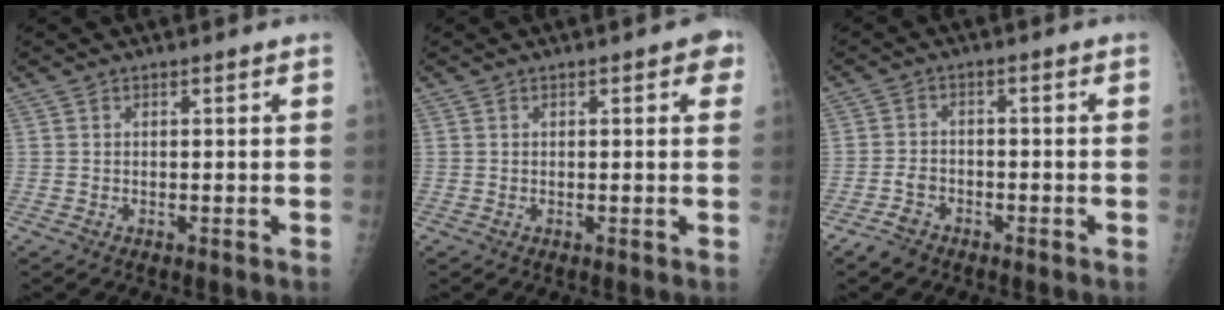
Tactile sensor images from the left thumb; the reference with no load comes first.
{"total": 2.5, "force": [1.0, 1.2, 2.0], "torque": [-0.008, 0.002, 0.006]}
{"total": 3.6, "force": [-2.7, 2.1, 1.1], "torque": [-0.024, 0.015, -0.048]}